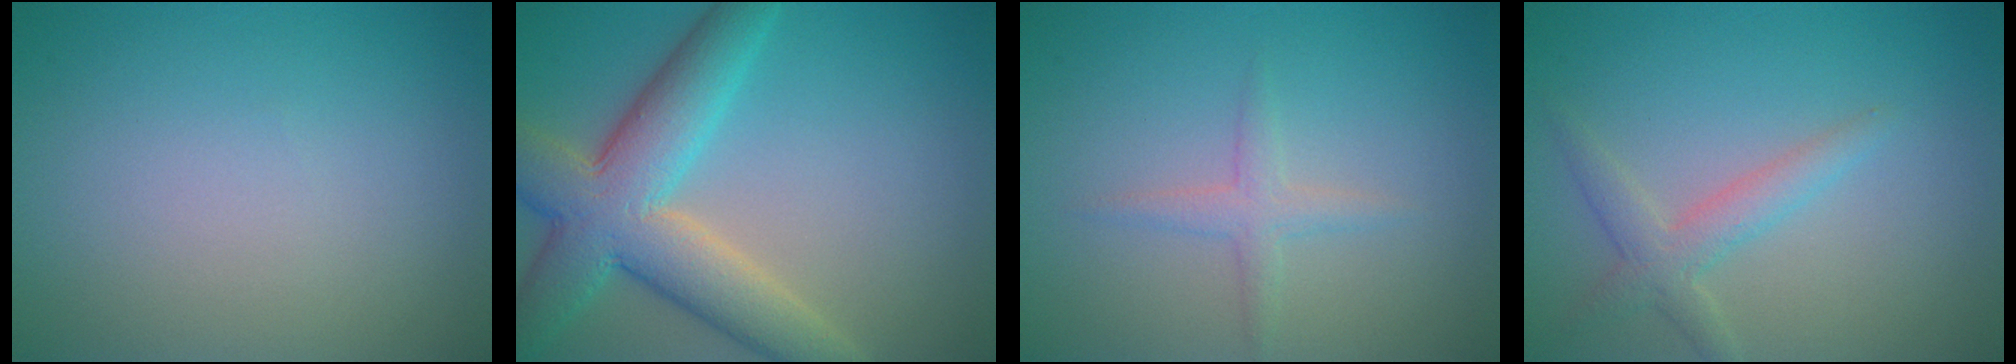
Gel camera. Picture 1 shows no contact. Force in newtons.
{"total": 8.6, "press": 8.6, "slide": 0.7}
{"total": 1.6, "press": 1.6, "slide": 0.0}
{"total": 2.5, "press": 2.5, "slide": 0.1}